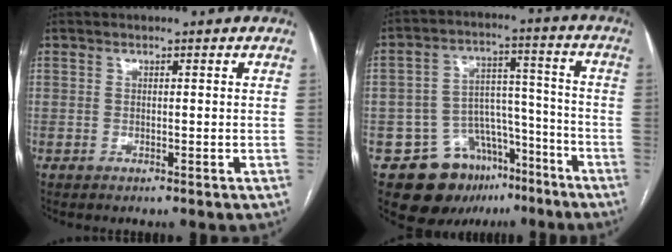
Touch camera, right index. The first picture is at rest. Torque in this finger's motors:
{"motor_torque": [-0.30, 0.12, -0.90, -0.21]}